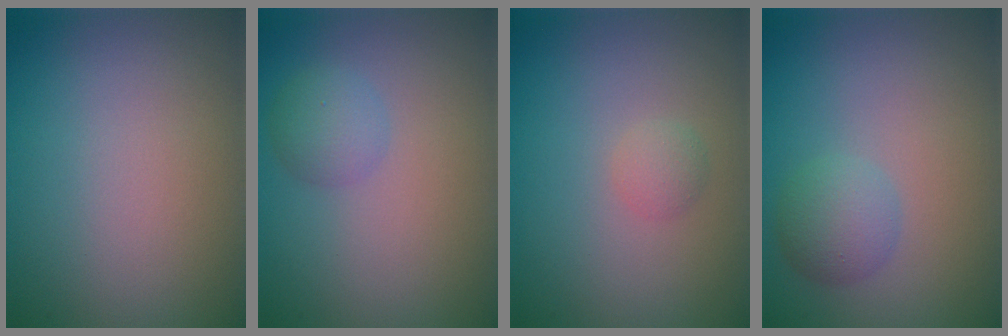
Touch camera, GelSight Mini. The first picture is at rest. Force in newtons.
{"total": 2.0, "press": 2.0, "slide": 0.1}
{"total": 1.1, "press": 1.1, "slide": 0.0}
{"total": 2.5, "press": 2.5, "slide": 0.2}